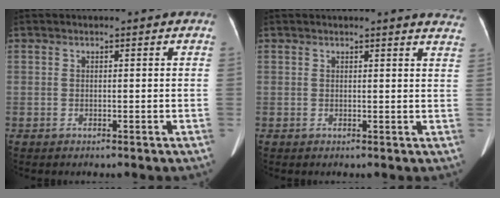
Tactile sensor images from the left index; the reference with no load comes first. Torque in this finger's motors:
{"motor_torque": [-0.13, -0.36, -0.05, 0.02]}